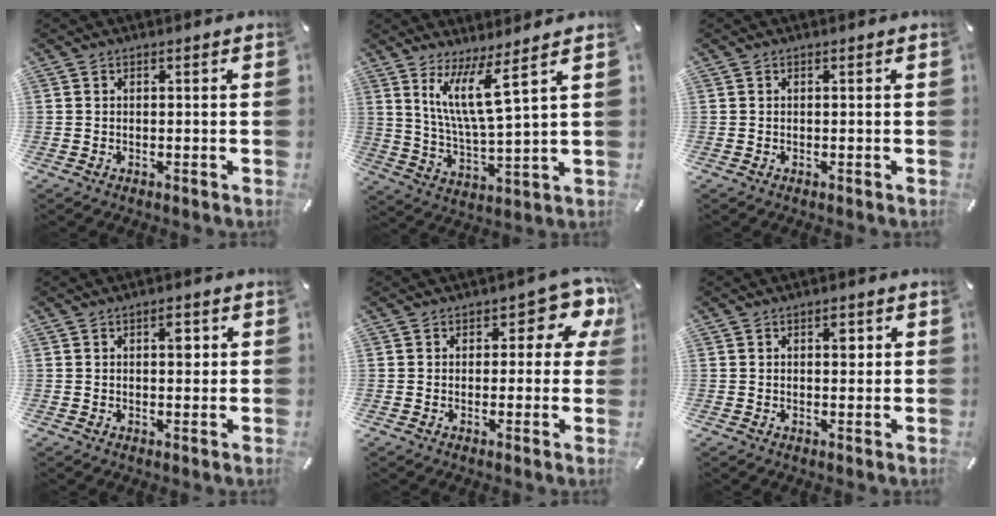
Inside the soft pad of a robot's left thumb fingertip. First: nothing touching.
{"total": 11.4, "force": [6.7, 1.3, 9.2], "torque": [-0.193, -0.021, 0.111]}
{"total": 0.0}
{"total": 3.2, "force": [0.9, 1.7, 2.6], "torque": [-0.023, -0.005, 0.007]}
{"total": 7.9, "force": [3.7, 4.4, 5.4], "torque": [-0.055, -0.021, 0.058]}
{"total": 2.6, "force": [0.9, 1.5, 1.9], "torque": [-0.017, -0.004, 0.009]}